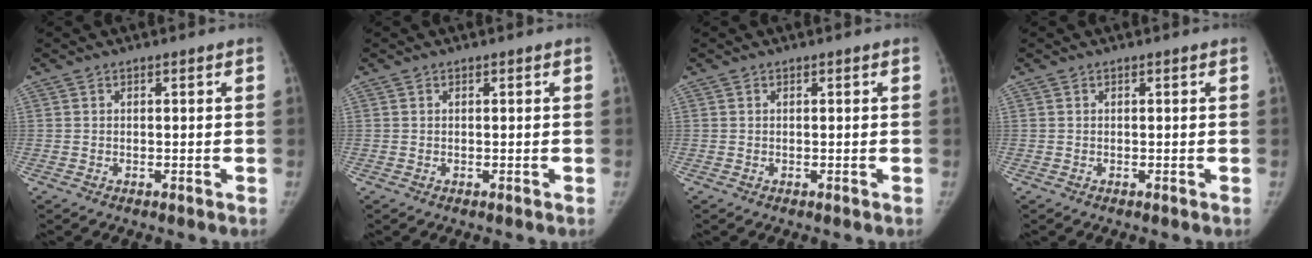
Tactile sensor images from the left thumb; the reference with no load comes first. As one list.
[{"total": 0.0}, {"total": 0.0}, {"total": 0.0}]